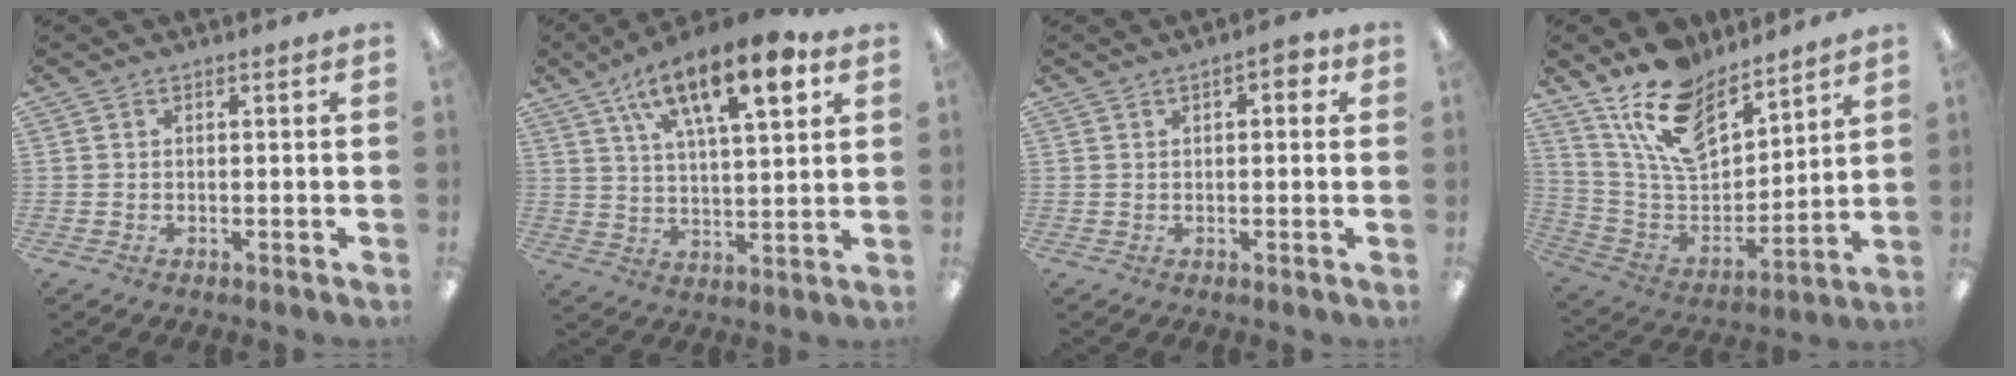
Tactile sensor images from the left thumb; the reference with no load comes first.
{"total": 17.2, "force": [9.4, 6.1, 13.1], "torque": [-0.204, -0.038, 0.151]}
{"total": 3.7, "force": [1.3, 1.8, 3.0], "torque": [-0.037, 0.001, 0.015]}
{"total": 16.8, "force": [12.8, 7.9, 7.6], "torque": [-0.154, -0.072, 0.236]}